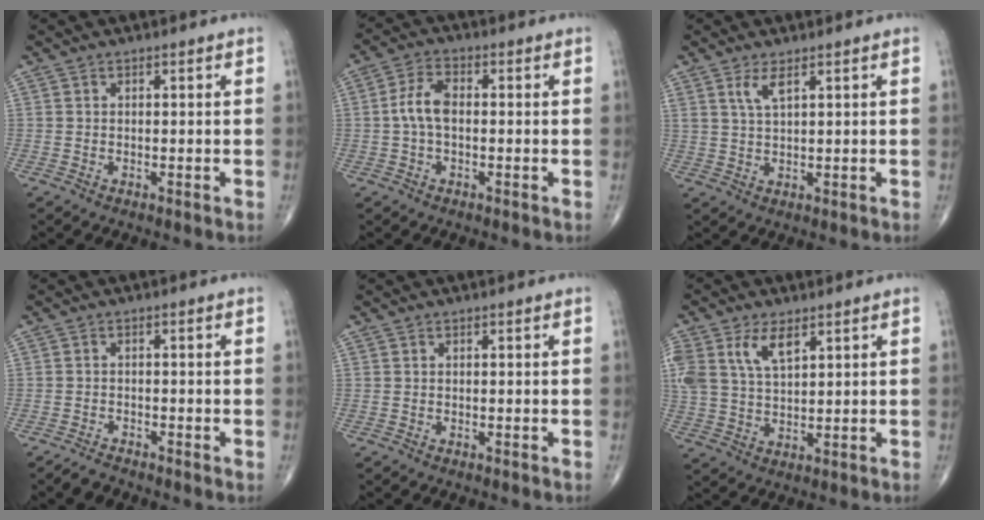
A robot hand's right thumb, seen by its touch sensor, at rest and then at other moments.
{"total": 5.5, "force": [-0.3, 3.0, 4.6], "torque": [-0.096, 0.017, -0.012]}
{"total": 3.4, "force": [1.9, 0.9, 2.6], "torque": [-0.056, -0.009, 0.042]}
{"total": 1.8, "force": [-1.6, 0.5, 0.5], "torque": [-0.013, -0.004, -0.034]}
{"total": 0.0}
{"total": 9.7, "force": [4.6, 4.9, 6.9], "torque": [-0.145, -0.007, 0.098]}